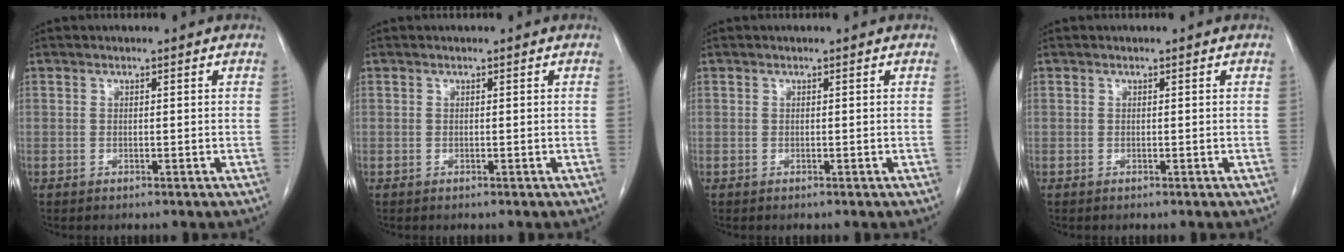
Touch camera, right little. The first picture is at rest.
{"total": 0.0}
{"total": 0.0}
{"total": 0.0}